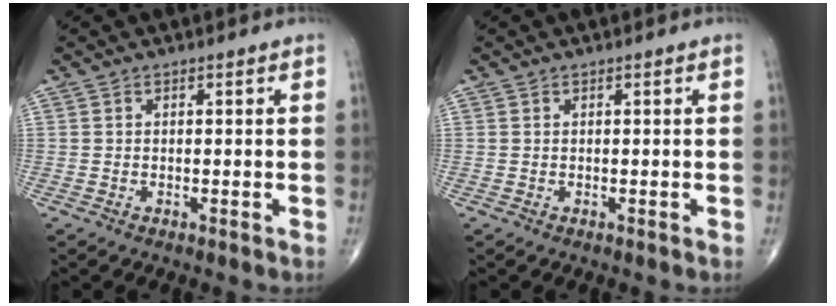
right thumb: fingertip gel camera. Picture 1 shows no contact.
{"total": 0.0}